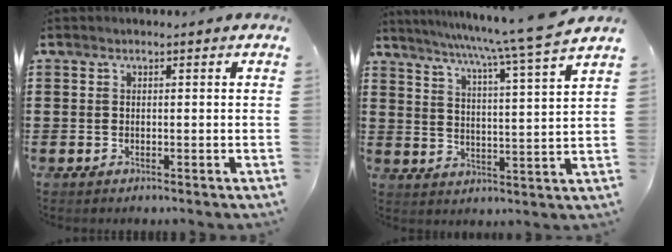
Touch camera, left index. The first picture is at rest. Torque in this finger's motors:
{"motor_torque": [1.31, -0.83, 0.08, -0.05]}